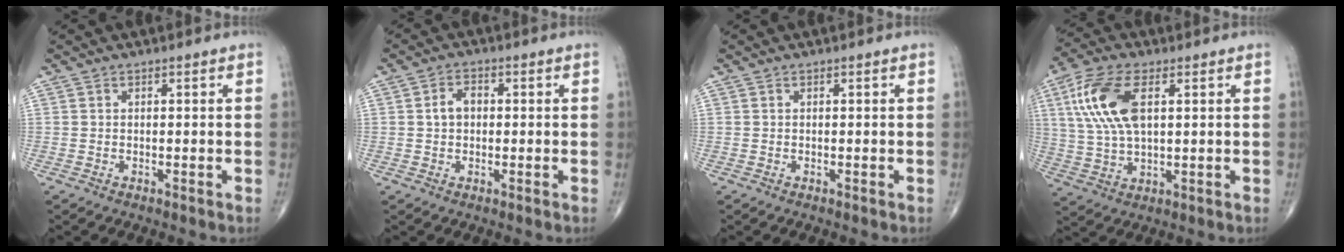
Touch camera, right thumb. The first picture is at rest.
{"total": 3.6, "force": [0.3, 2.5, 2.5], "torque": [-0.041, 0.014, 0.001]}
{"total": 0.0}
{"total": 12.9, "force": [3.7, 6.2, 10.7], "torque": [-0.232, 0.003, 0.075]}